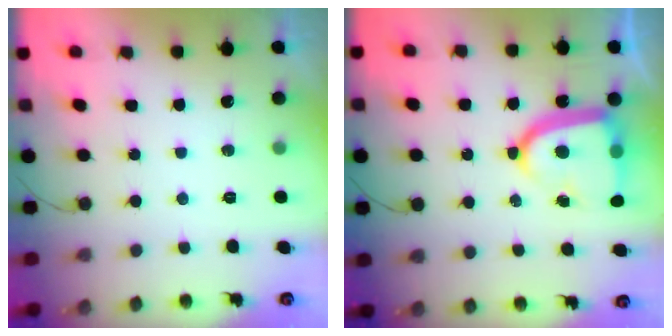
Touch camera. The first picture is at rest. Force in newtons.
{"total": 17.0, "press": 16.9, "slide": 1.8}